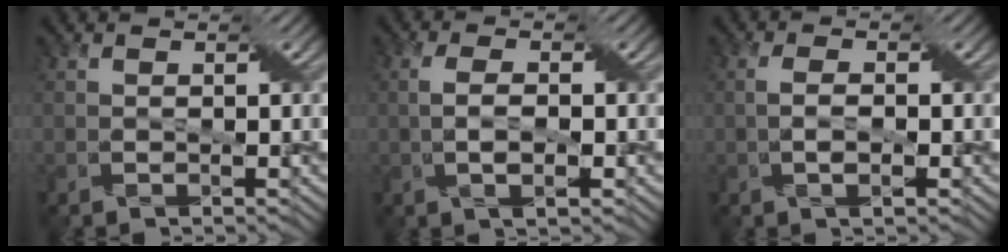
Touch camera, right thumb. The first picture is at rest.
{"total": 2.4, "force": [-0.1, 0.7, 2.3], "torque": [-0.057, 0.000, -0.006]}
{"total": 1.5, "force": [0.0, 0.4, 1.5], "torque": [-0.038, -0.001, -0.003]}